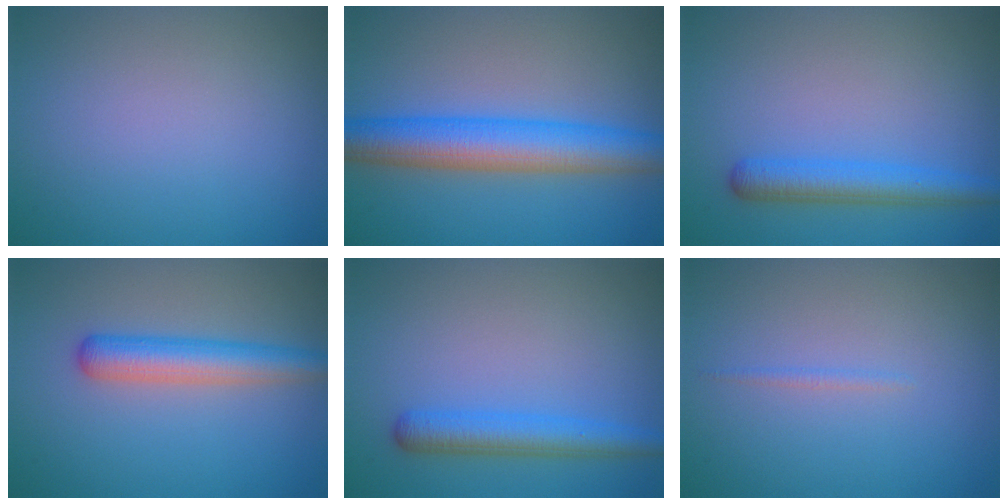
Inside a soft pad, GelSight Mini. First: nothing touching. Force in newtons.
{"total": 6.9, "press": 6.9, "slide": 0.1}
{"total": 3.4, "press": 3.4, "slide": 0.2}
{"total": 4.0, "press": 4.0, "slide": 0.1}
{"total": 3.4, "press": 3.4, "slide": 0.2}
{"total": 0.6, "press": 0.6, "slide": 0.1}